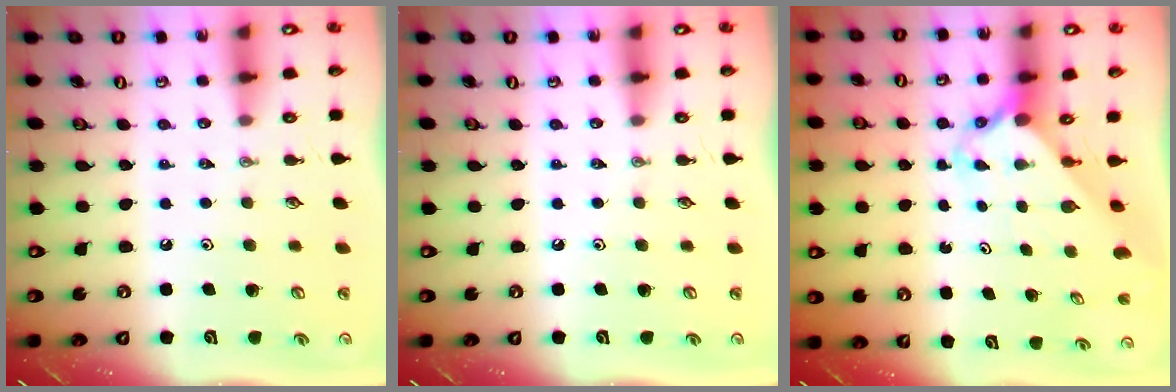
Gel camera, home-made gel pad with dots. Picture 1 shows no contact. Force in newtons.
{"total": 0.0}
{"total": 2.4, "press": 2.4, "slide": 0.2}